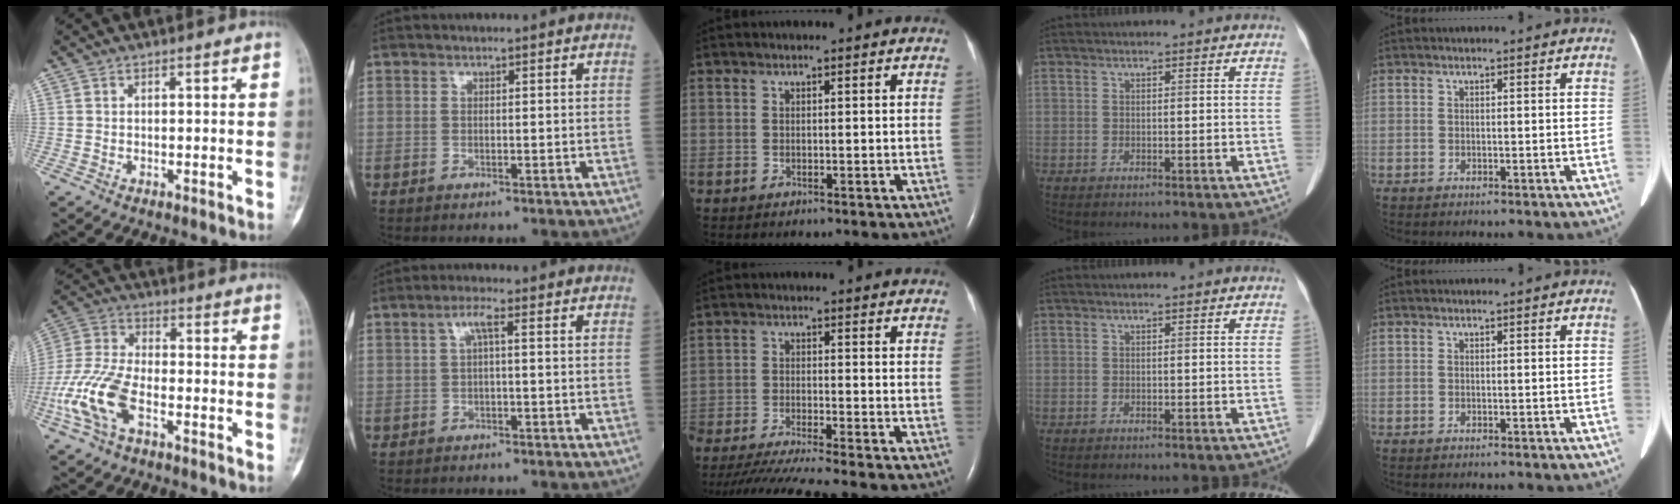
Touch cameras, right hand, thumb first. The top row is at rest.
{"thumb": {"total": 12.9, "force": [-4.9, 6.6, 10.0], "torque": [-0.228, 0.024, -0.096]}, "index": {"total": 2.3, "force": [0.4, 0.3, 2.3], "torque": [-0.045, 0.010, 0.008]}, "middle": {"total": 13.8, "force": [-12.1, -1.4, 6.4], "torque": [-0.096, -0.037, -0.201]}}